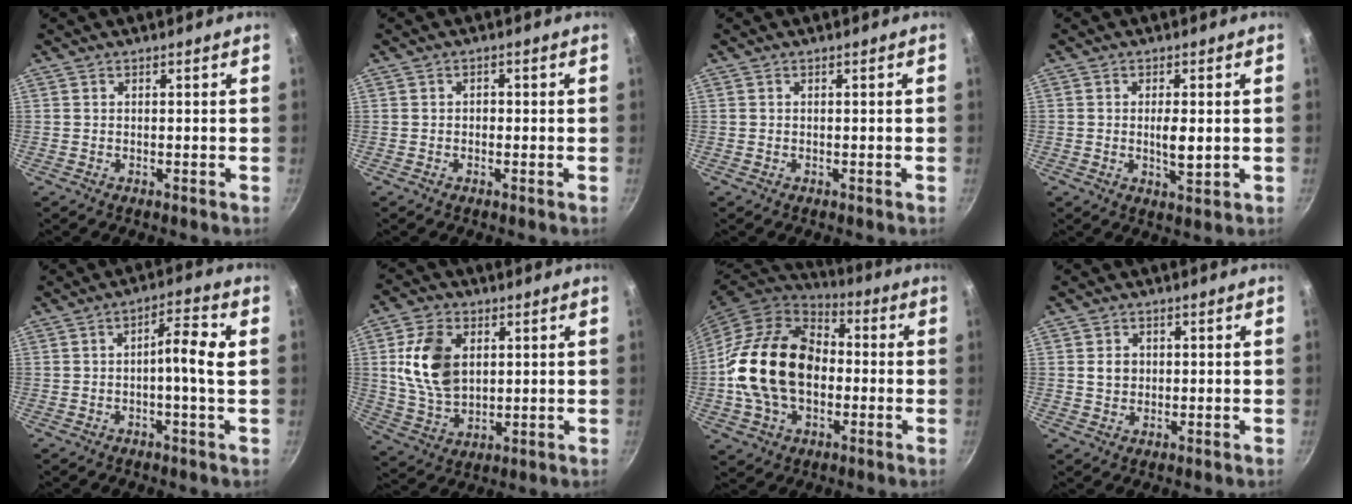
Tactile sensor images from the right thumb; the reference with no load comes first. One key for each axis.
{"total": 1.0, "fx": -0.2, "fy": 0.8, "fz": 0.5, "tx": -0.005, "ty": 0.005, "tz": -0.005}
{"total": 0.0}
{"total": 4.5, "fx": -0.1, "fy": 1.7, "fz": 4.2, "tx": -0.073, "ty": -0.004, "tz": 0.002}
{"total": 6.2, "fx": 0.1, "fy": 1.0, "fz": 6.1, "tx": -0.107, "ty": 0.018, "tz": -0.003}
{"total": 13.1, "fx": 2.8, "fy": 8.8, "fz": 9.4, "tx": -0.158, "ty": -0.013, "tz": 0.060}
{"total": 22.3, "fx": -1.3, "fy": 15.7, "fz": 15.8, "tx": -0.264, "ty": 0.041, "tz": -0.028}
{"total": 3.0, "fx": 0.4, "fy": 2.6, "fz": 1.5, "tx": -0.012, "ty": 0.004, "tz": 0.007}